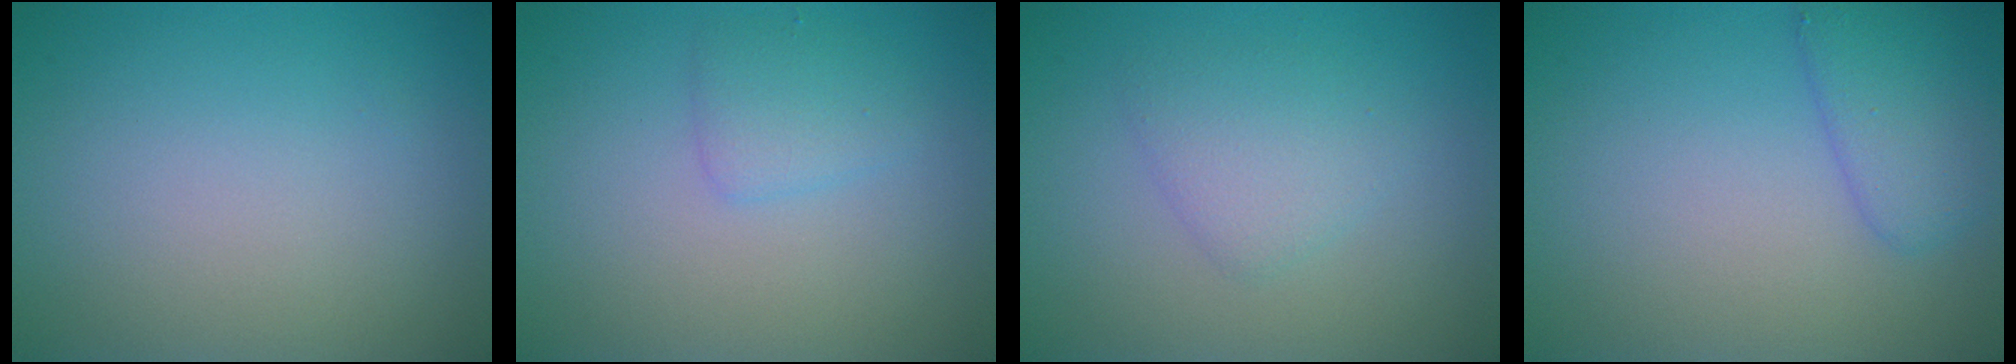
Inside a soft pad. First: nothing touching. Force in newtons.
{"total": 1.8, "press": 1.8, "slide": 0.0}
{"total": 2.4, "press": 2.4, "slide": 0.1}
{"total": 3.0, "press": 3.0, "slide": 0.3}